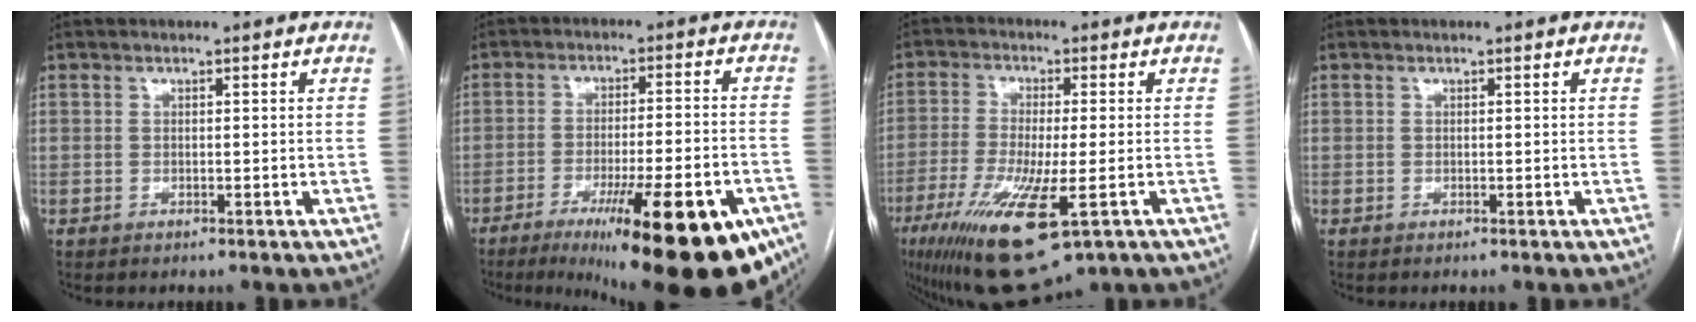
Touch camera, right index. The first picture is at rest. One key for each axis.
{"total": 23.0, "fx": -13.5, "fy": 4.0, "fz": 18.2, "tx": -0.191, "ty": -0.011, "tz": -0.196}
{"total": 14.9, "fx": -6.7, "fy": 3.0, "fz": 13.0, "tx": -0.252, "ty": -0.043, "tz": -0.107}
{"total": 0.0}